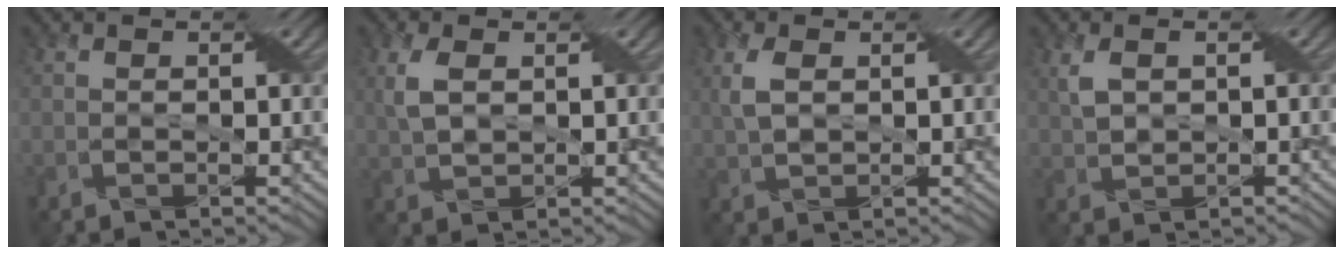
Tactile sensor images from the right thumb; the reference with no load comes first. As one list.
[{"total": 3.9, "force": [1.2, 2.2, 2.9], "torque": [-0.080, 0.007, 0.025]}, {"total": 3.6, "force": [1.0, 2.1, 2.8], "torque": [-0.075, 0.008, 0.022]}, {"total": 3.5, "force": [1.0, 2.0, 2.7], "torque": [-0.070, 0.009, 0.023]}]